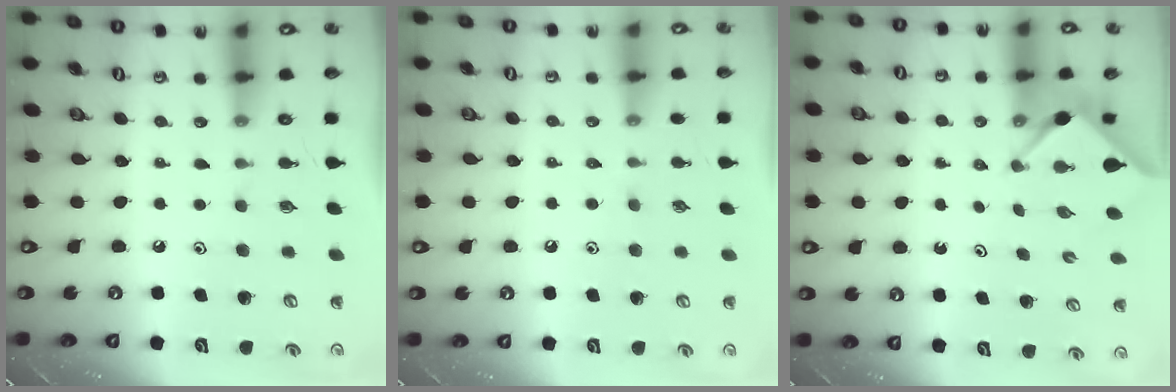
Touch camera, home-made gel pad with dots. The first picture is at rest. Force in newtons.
{"total": 3.9, "press": 3.8, "slide": 0.7}
{"total": 2.9, "press": 2.9, "slide": 0.4}